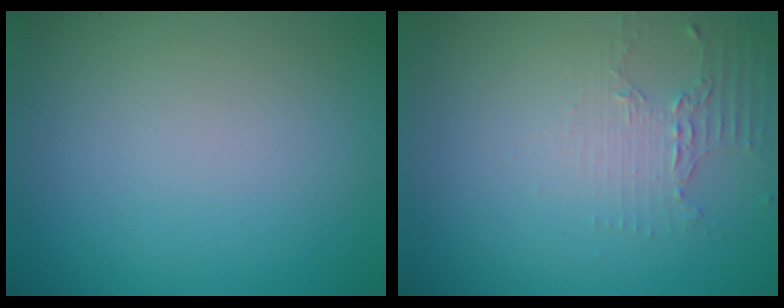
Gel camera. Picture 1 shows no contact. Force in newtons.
{"total": 2.2, "press": 1.6, "slide": 1.5}